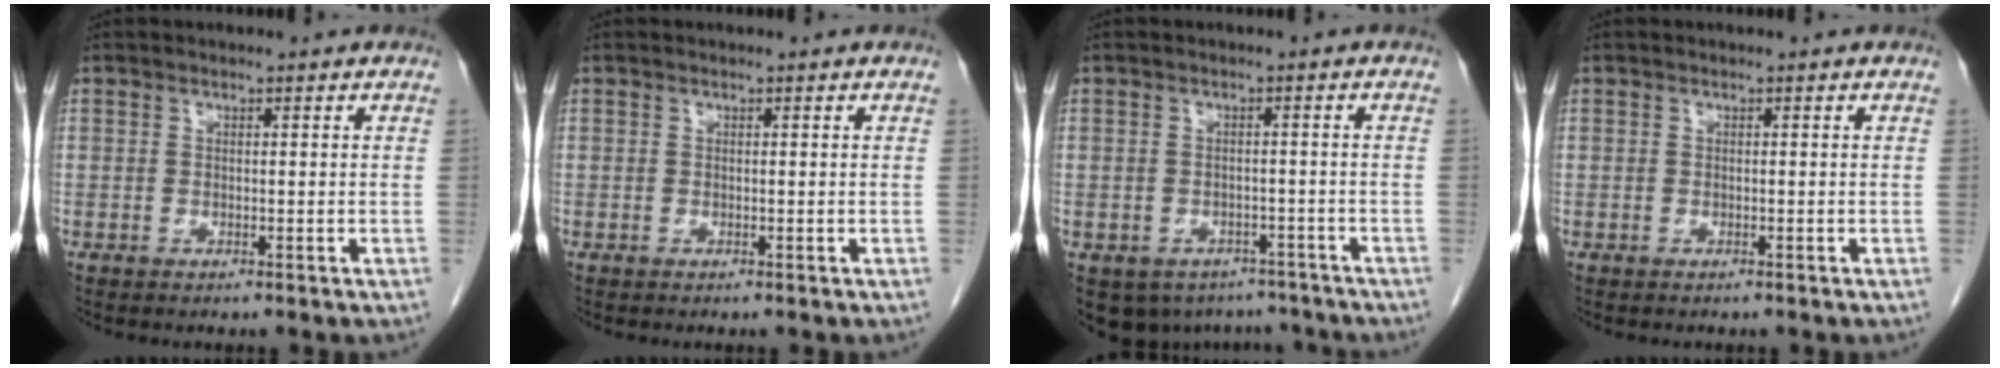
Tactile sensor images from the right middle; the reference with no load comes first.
{"total": 0.0}
{"total": 8.8, "force": [-6.5, 5.6, 1.7], "torque": [-0.029, 0.005, -0.076]}
{"total": 0.0}